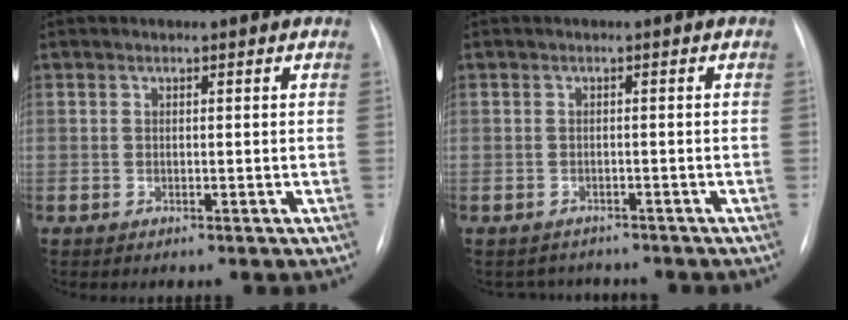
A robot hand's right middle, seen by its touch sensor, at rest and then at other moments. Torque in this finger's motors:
{"motor_torque": [-0.19, 0.11, -0.06, 0.00]}